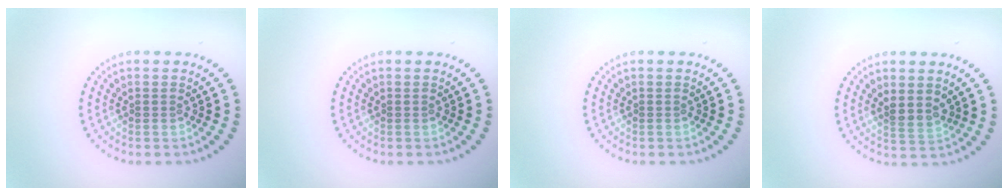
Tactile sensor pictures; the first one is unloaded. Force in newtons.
{"total": 0.0}
{"total": 0.0}
{"total": 2.0, "press": 1.7, "slide": 1.0}